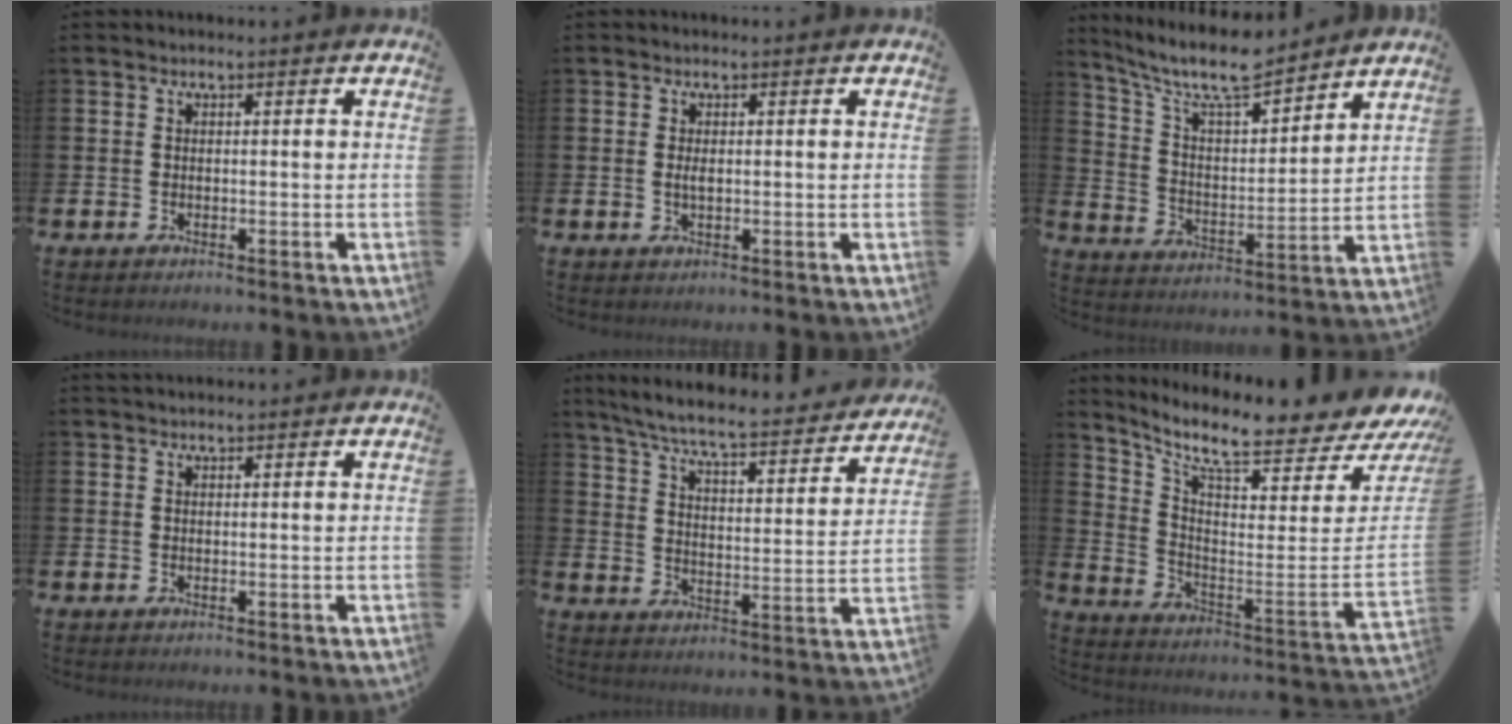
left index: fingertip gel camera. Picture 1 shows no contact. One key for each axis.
{"total": 1.2, "fx": 0.1, "fy": 0.5, "fz": 1.1, "tx": -0.023, "ty": 0.004, "tz": 0.001}
{"total": 9.2, "fx": 8.3, "fy": 1.7, "fz": 3.5, "tx": -0.101, "ty": -0.050, "tz": 0.144}
{"total": 0.9, "fx": 0.9, "fy": 0.1, "fz": 0.1, "tx": 0.006, "ty": -0.002, "tz": 0.014}
{"total": 6.8, "fx": 6.1, "fy": 0.6, "fz": 3.0, "tx": -0.088, "ty": -0.045, "tz": 0.100}
{"total": 8.0, "fx": 7.2, "fy": 1.1, "fz": 3.5, "tx": -0.085, "ty": -0.087, "tz": 0.114}